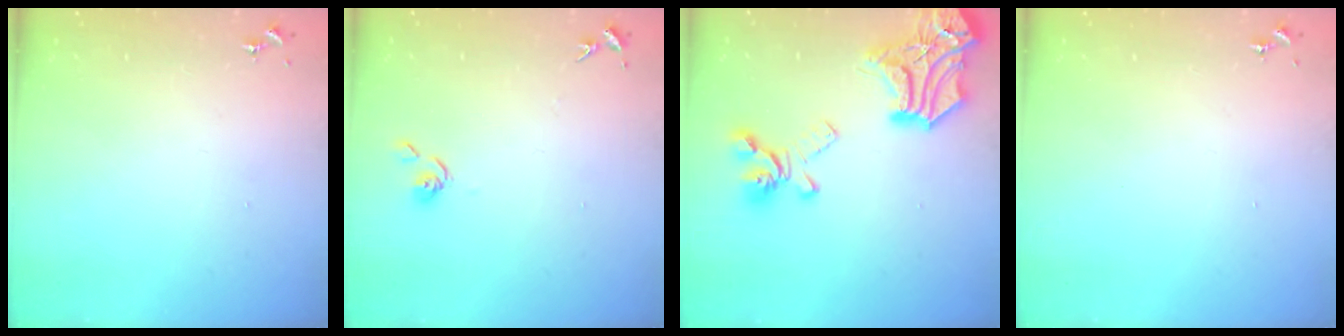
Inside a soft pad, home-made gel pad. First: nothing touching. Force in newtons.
{"total": 6.3, "press": 6.3, "slide": 0.5}
{"total": 24.6, "press": 24.6, "slide": 0.7}
{"total": 0.0}